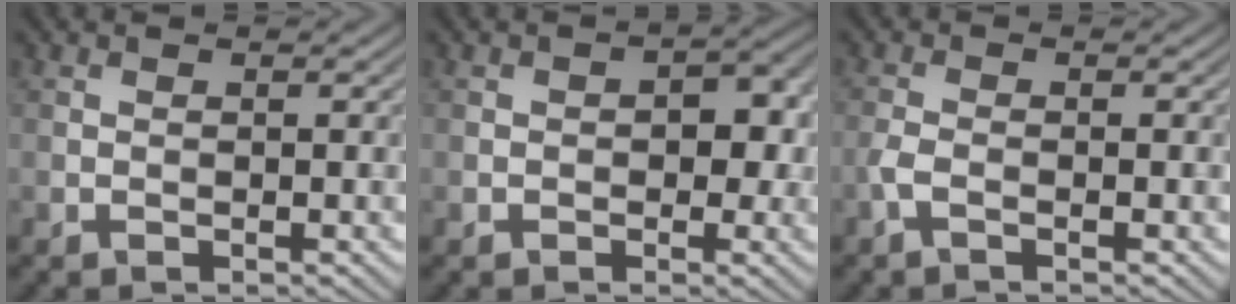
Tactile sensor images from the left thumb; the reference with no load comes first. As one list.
[{"total": 4.0, "force": [-0.1, 2.7, 2.9], "torque": [-0.038, -0.006, -0.002]}, {"total": 1.7, "force": [-0.9, 0.5, 1.3], "torque": [-0.033, 0.001, -0.025]}]